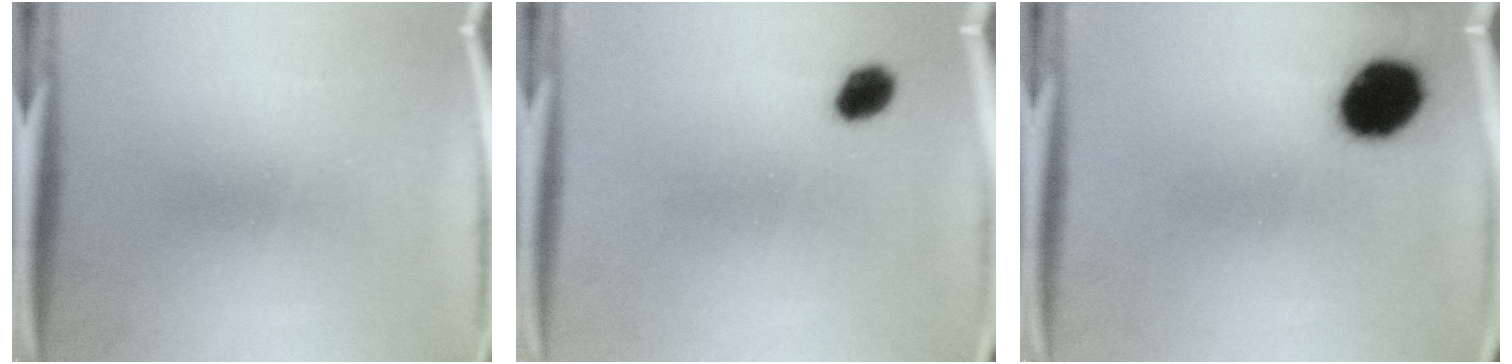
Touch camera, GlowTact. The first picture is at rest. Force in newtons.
{"total": 3.6}
{"total": 11.5}